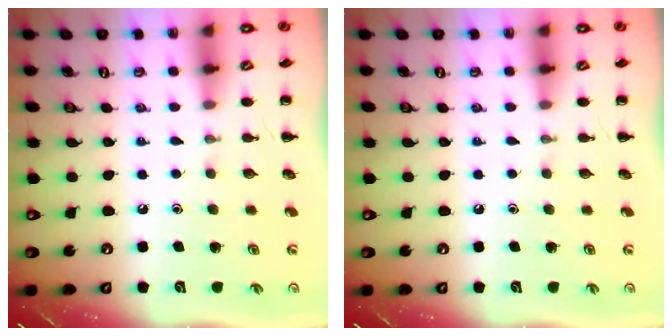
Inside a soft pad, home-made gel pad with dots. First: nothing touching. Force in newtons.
{"total": 0.0}